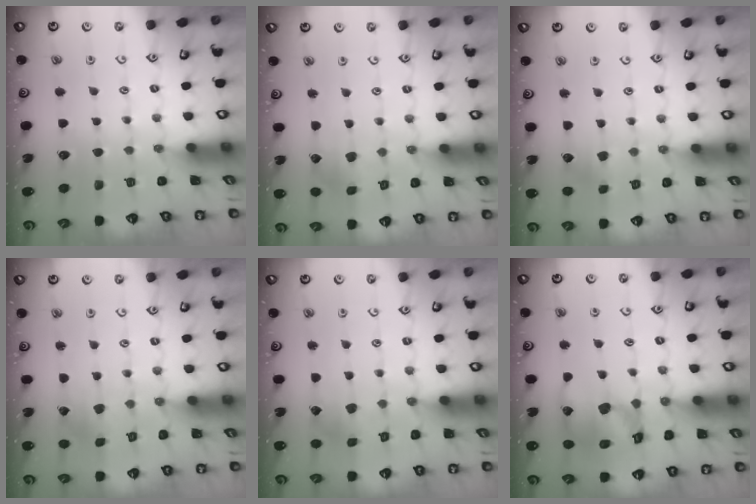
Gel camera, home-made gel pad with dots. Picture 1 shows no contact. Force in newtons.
{"total": 3.0, "press": 2.9, "slide": 0.5}
{"total": 2.3, "press": 2.3, "slide": 0.4}
{"total": 0.9, "press": 0.9, "slide": 0.1}
{"total": 2.5, "press": 2.5, "slide": 0.3}
{"total": 14.6, "press": 14.4, "slide": 2.3}